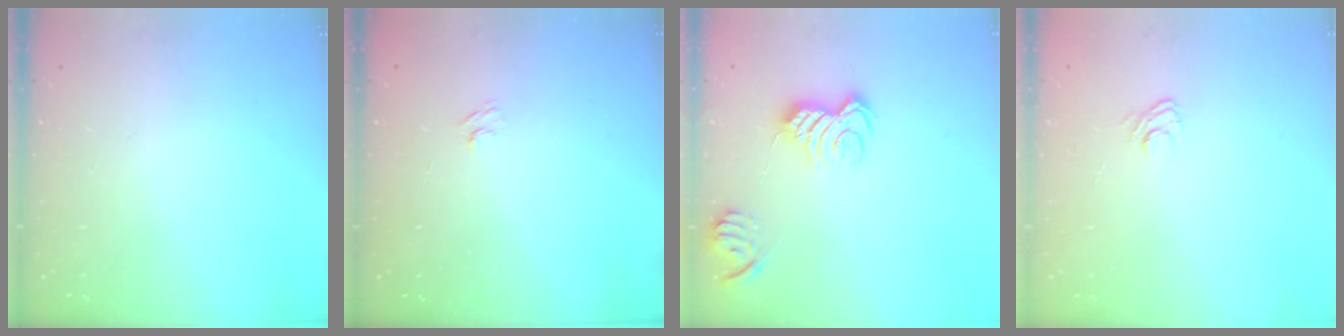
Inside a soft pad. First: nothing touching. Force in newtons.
{"total": 2.2, "press": 2.0, "slide": 1.0}
{"total": 9.4, "press": 9.4, "slide": 0.4}
{"total": 3.7, "press": 3.4, "slide": 1.4}